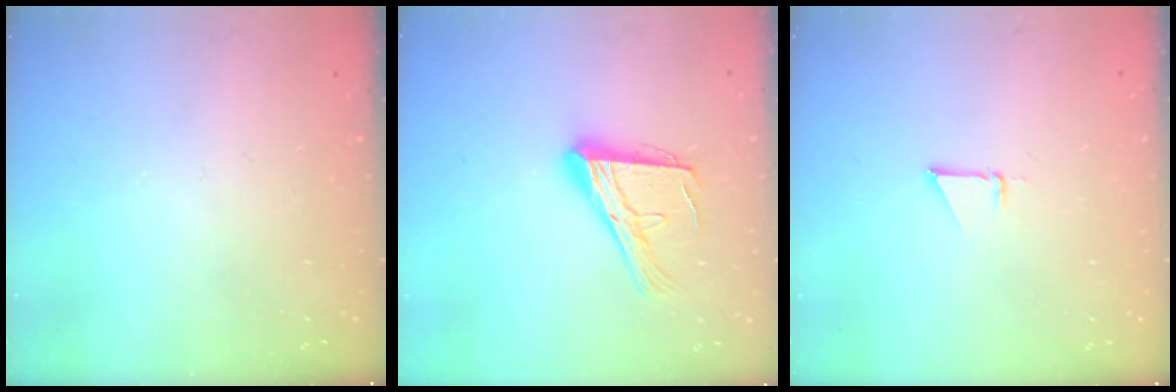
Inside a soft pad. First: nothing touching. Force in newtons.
{"total": 16.9, "press": 16.8, "slide": 1.8}
{"total": 2.5, "press": 2.5, "slide": 0.1}